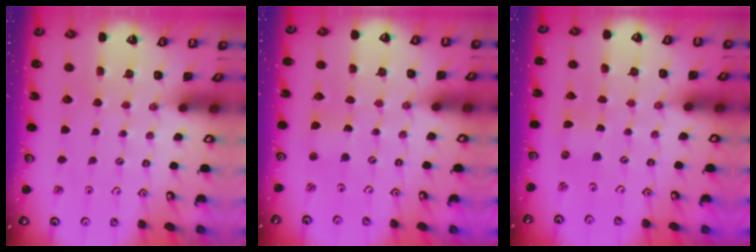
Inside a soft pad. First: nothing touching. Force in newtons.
{"total": 1.7, "press": 1.7, "slide": 0.2}
{"total": 0.0}